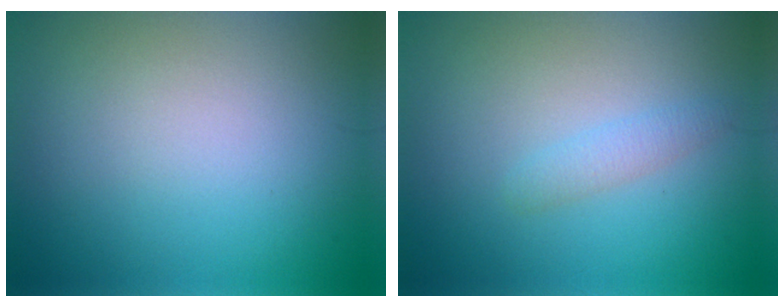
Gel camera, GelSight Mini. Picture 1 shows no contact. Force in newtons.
{"total": 1.3, "press": 1.3, "slide": 0.0}